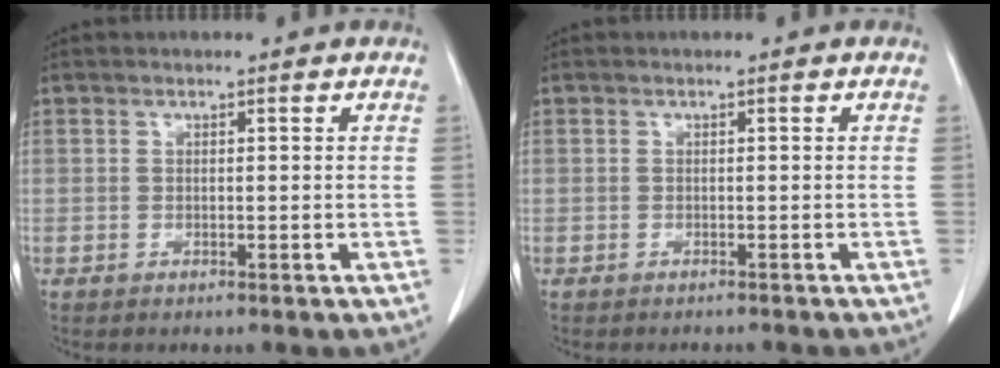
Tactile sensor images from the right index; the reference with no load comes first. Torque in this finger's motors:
{"motor_torque": [-0.18, -0.11, -0.19, -0.09]}